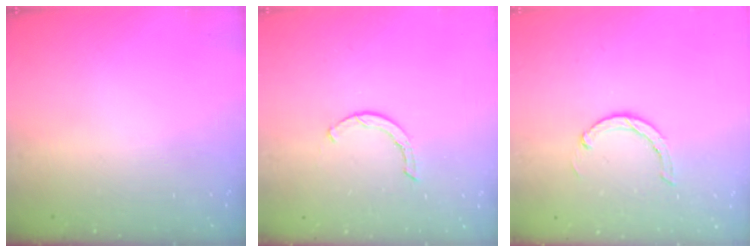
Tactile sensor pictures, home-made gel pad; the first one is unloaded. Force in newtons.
{"total": 1.7, "press": 1.6, "slide": 0.3}
{"total": 3.1, "press": 3.1, "slide": 0.1}